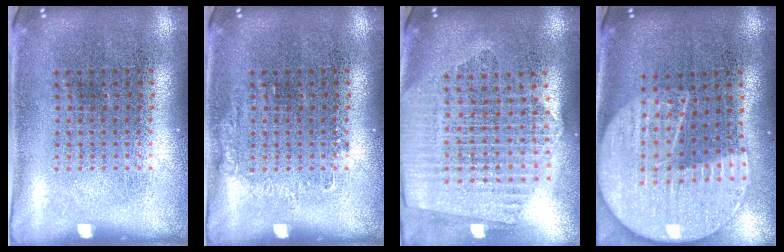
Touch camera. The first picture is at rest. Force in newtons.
{"total": 0.7, "press": 0.7, "slide": 0.2}
{"total": 2.3, "press": 2.0, "slide": 1.1}
{"total": 2.3, "press": 2.0, "slide": 1.2}